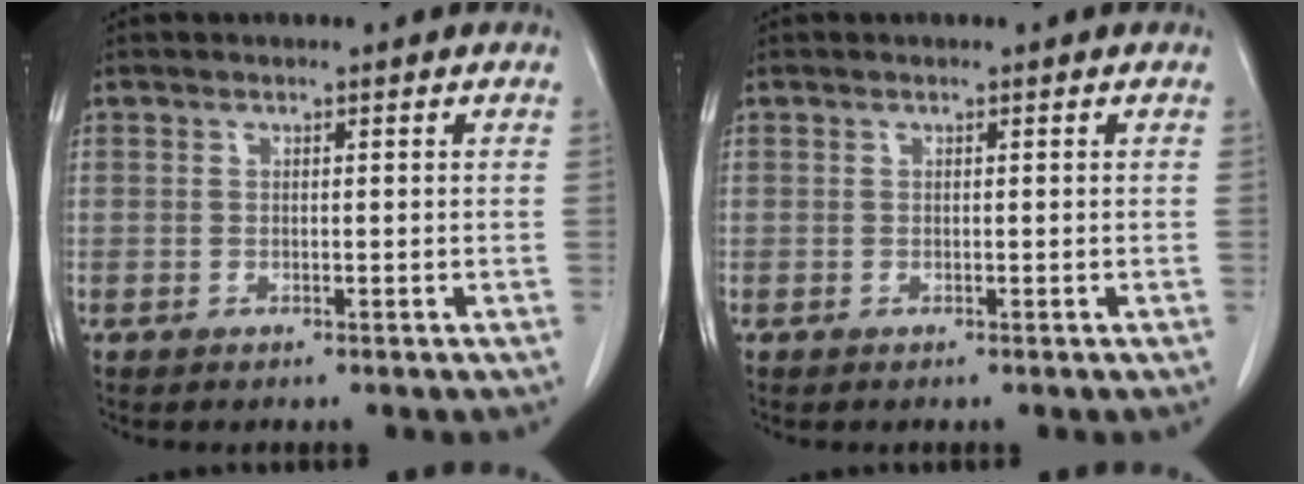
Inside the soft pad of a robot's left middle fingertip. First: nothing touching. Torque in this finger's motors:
{"motor_torque": [0.00, 0.00, 0.00, 0.00]}